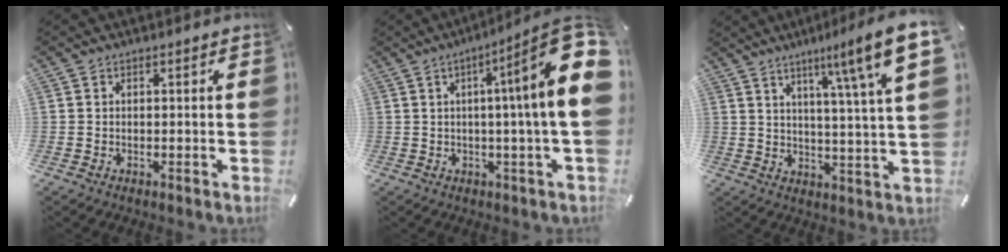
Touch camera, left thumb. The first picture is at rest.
{"total": 18.0, "force": [3.7, 0.8, 17.5], "torque": [-0.255, -0.035, 0.038]}
{"total": 15.7, "force": [7.9, 1.6, 13.4], "torque": [-0.196, -0.044, 0.110]}